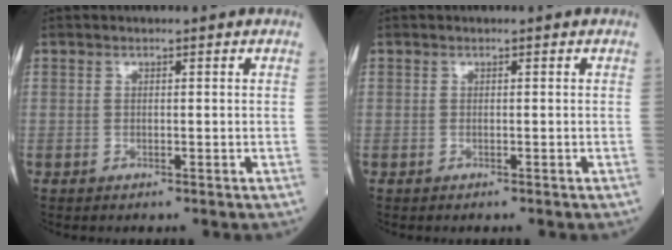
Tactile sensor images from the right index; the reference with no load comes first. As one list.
[{"total": 0.0}]